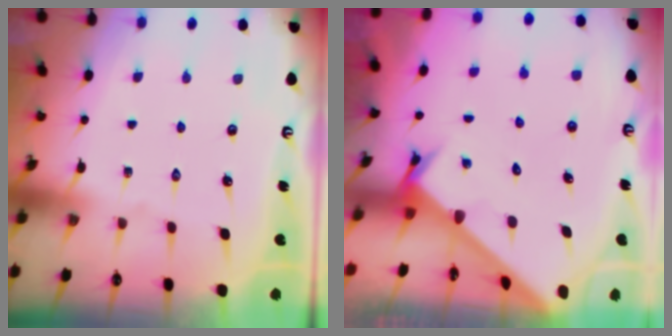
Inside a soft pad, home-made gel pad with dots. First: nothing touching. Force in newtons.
{"total": 2.6, "press": 2.6, "slide": 0.3}